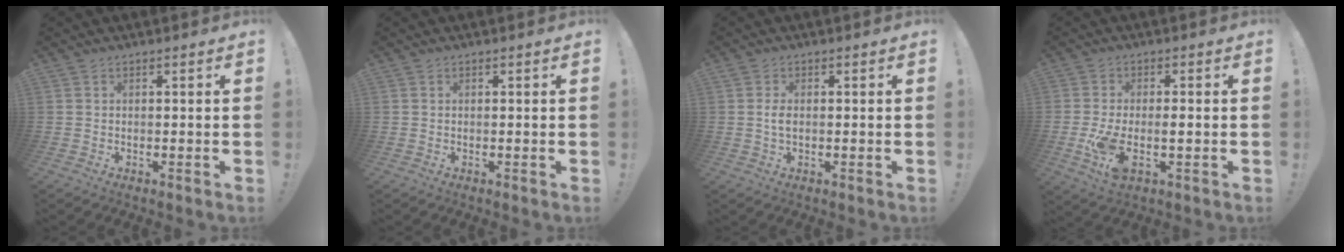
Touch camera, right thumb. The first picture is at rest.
{"total": 0.0}
{"total": 2.2, "force": [0.0, 1.2, 1.9], "torque": [-0.042, 0.001, -0.004]}
{"total": 7.2, "force": [-1.8, 3.1, 6.2], "torque": [-0.140, -0.008, -0.034]}